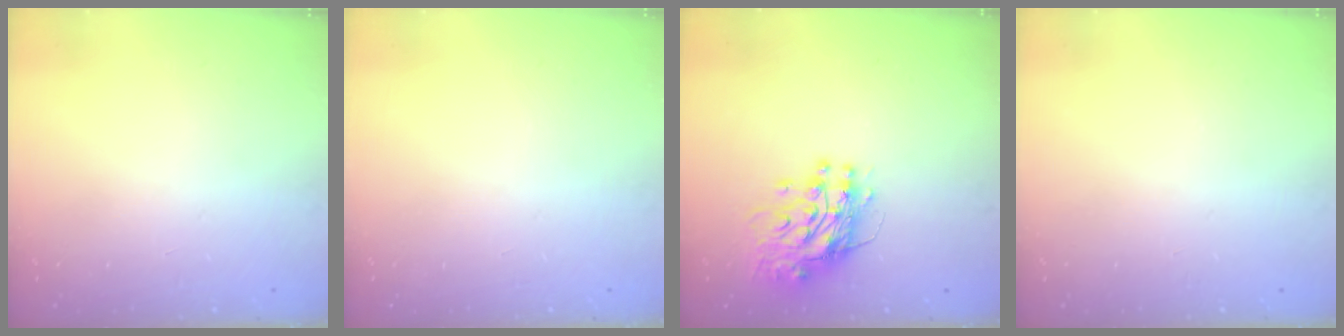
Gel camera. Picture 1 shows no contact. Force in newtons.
{"total": 0.0}
{"total": 11.4, "press": 11.4, "slide": 1.0}
{"total": 0.0}